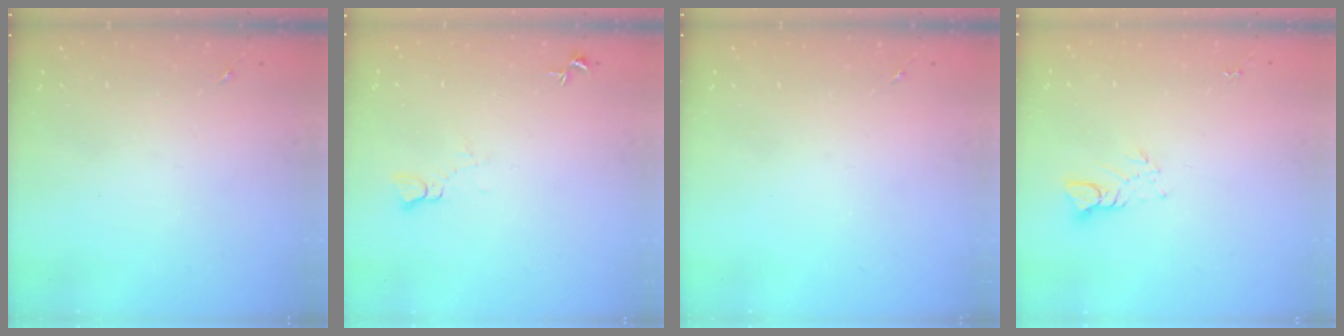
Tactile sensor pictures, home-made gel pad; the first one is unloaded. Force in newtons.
{"total": 3.7, "press": 3.7, "slide": 0.3}
{"total": 0.0}
{"total": 3.5, "press": 3.5, "slide": 0.3}